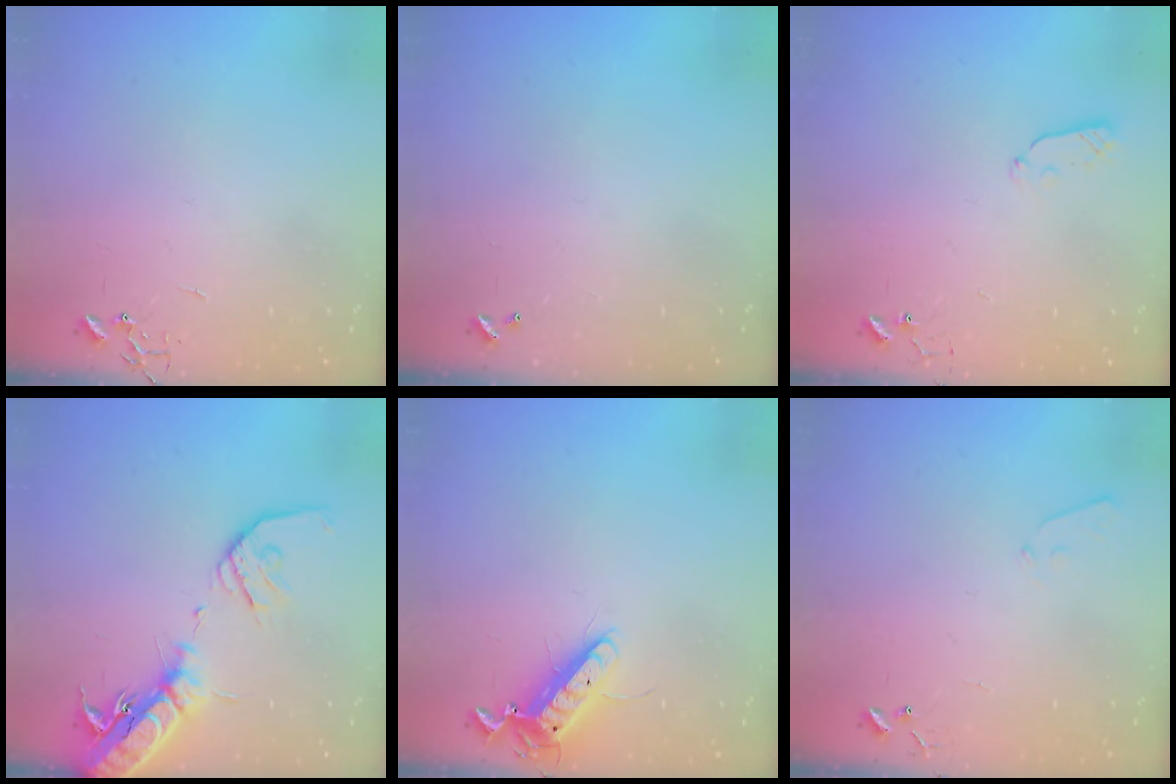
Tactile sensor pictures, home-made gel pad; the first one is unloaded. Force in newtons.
{"total": 0.0}
{"total": 4.2, "press": 4.1, "slide": 0.5}
{"total": 19.0, "press": 18.5, "slide": 4.3}
{"total": 12.0, "press": 11.8, "slide": 2.1}
{"total": 3.4, "press": 3.4, "slide": 0.5}